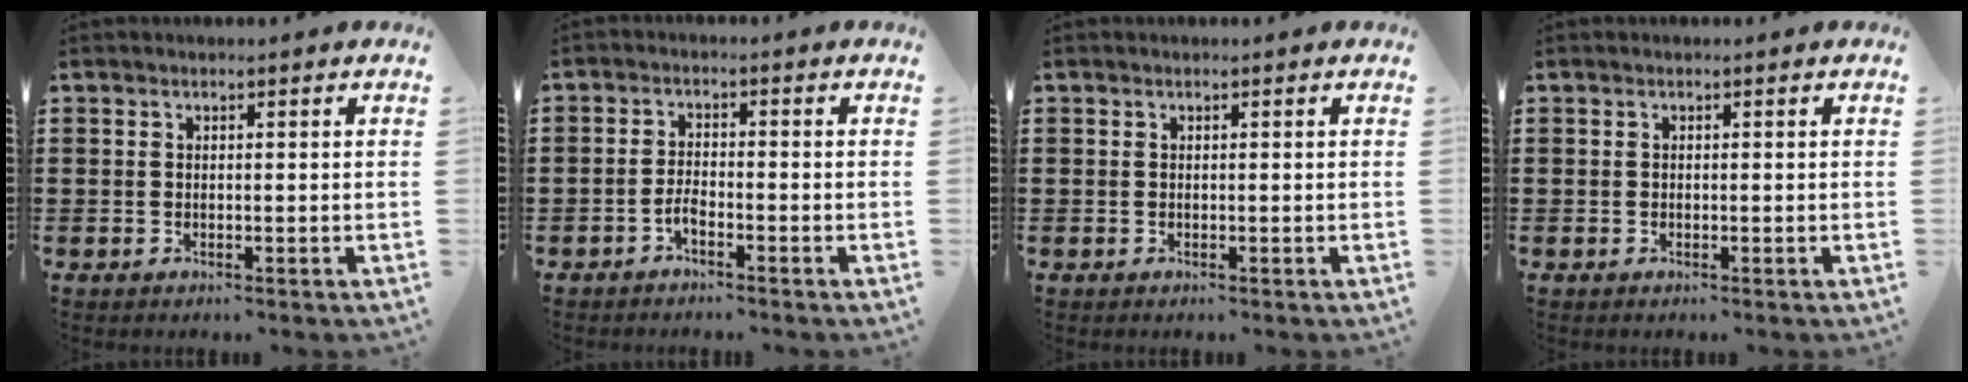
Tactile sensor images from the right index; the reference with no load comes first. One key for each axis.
{"total": 1.9, "fx": -1.5, "fy": 0.6, "fz": 1.1, "tx": -0.024, "ty": 0.003, "tz": -0.028}
{"total": 0.0}
{"total": 0.0}